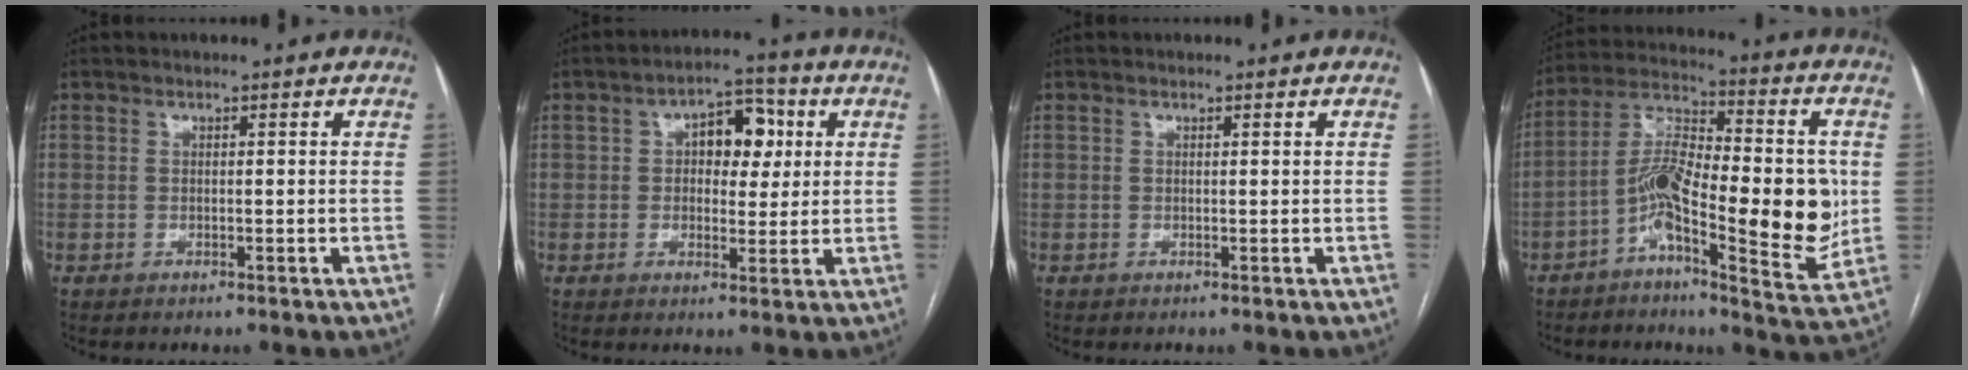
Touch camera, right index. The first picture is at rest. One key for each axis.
{"total": 7.5, "fx": 1.8, "fy": 4.3, "fz": 5.9, "tx": -0.080, "ty": 0.025, "tz": 0.027}
{"total": 0.0}
{"total": 17.2, "fx": -2.7, "fy": 5.0, "fz": 16.3, "tx": -0.270, "ty": 0.019, "tz": -0.048}